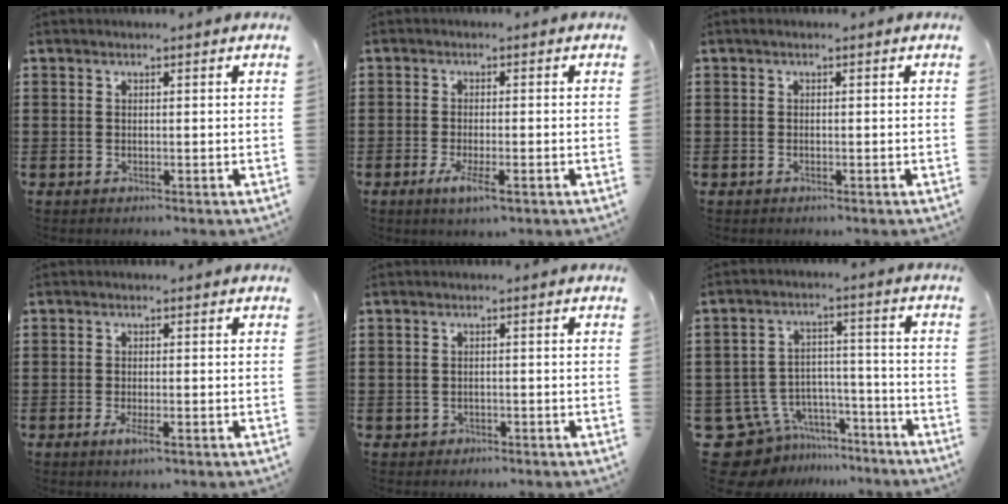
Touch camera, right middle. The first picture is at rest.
{"total": 3.5, "force": [-1.7, 0.7, 3.1], "torque": [-0.063, -0.008, -0.032]}
{"total": 0.5, "force": [-0.2, 0.0, 0.5], "torque": [-0.007, -0.003, -0.003]}
{"total": 2.4, "force": [-1.0, 0.5, 2.1], "torque": [-0.042, -0.004, -0.020]}
{"total": 0.9, "force": [-0.7, 0.5, 0.1], "torque": [-0.004, 0.001, -0.016]}
{"total": 9.5, "force": [-8.1, 4.8, 1.4], "torque": [-0.050, 0.029, -0.156]}